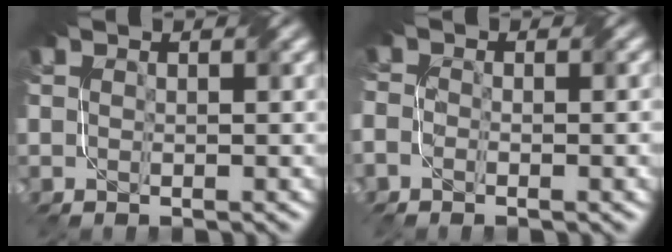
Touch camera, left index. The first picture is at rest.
{"total": 3.4, "force": [-1.1, 2.0, 2.5], "torque": [-0.029, 0.005, -0.022]}